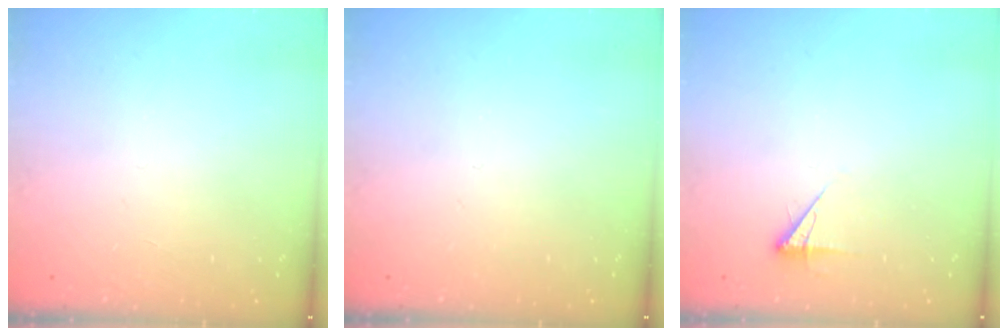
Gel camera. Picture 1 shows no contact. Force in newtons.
{"total": 0.0}
{"total": 3.9, "press": 3.9, "slide": 0.5}